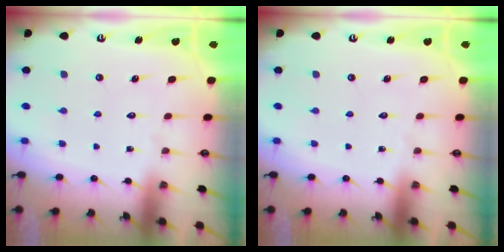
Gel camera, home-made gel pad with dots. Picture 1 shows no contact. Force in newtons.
{"total": 0.0}